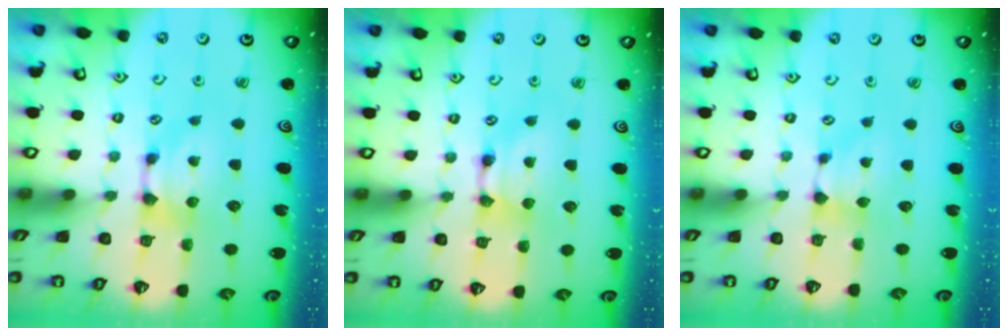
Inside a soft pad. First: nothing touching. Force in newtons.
{"total": 1.6, "press": 1.6, "slide": 0.2}
{"total": 1.3, "press": 1.2, "slide": 0.6}